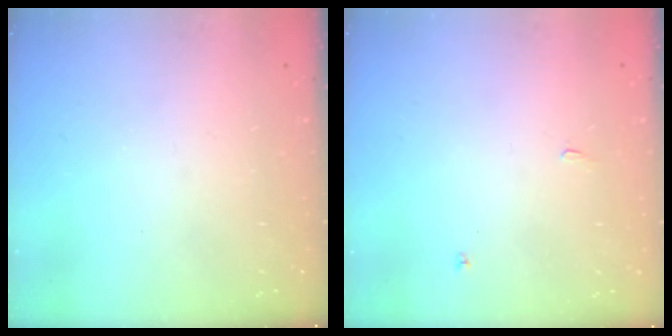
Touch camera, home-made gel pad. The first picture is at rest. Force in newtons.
{"total": 1.8, "press": 1.8, "slide": 0.3}